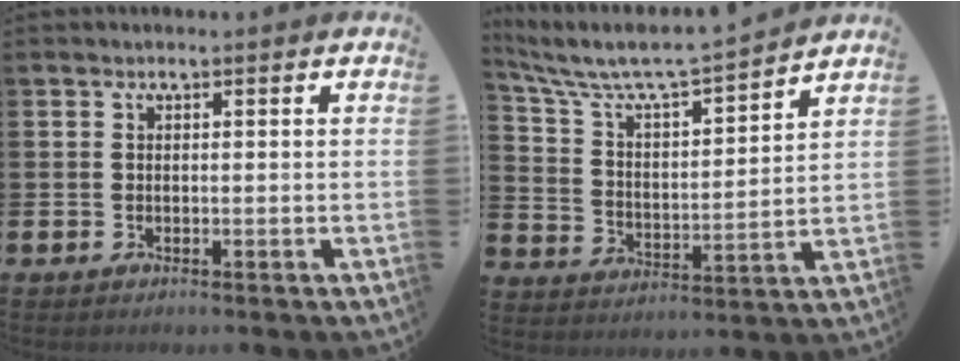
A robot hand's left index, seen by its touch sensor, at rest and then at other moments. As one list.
[{"total": 7.5, "force": [7.1, 0.8, 2.4], "torque": [-0.084, -0.055, 0.118]}]